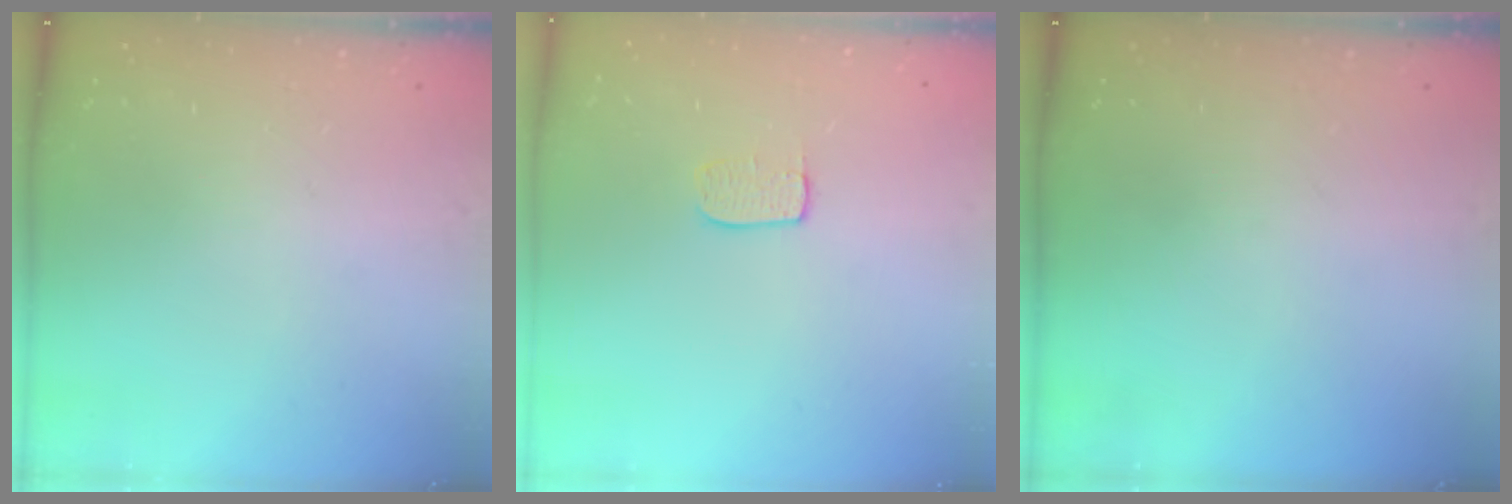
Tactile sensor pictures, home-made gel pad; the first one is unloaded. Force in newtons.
{"total": 5.2, "press": 5.2, "slide": 0.3}
{"total": 0.0}